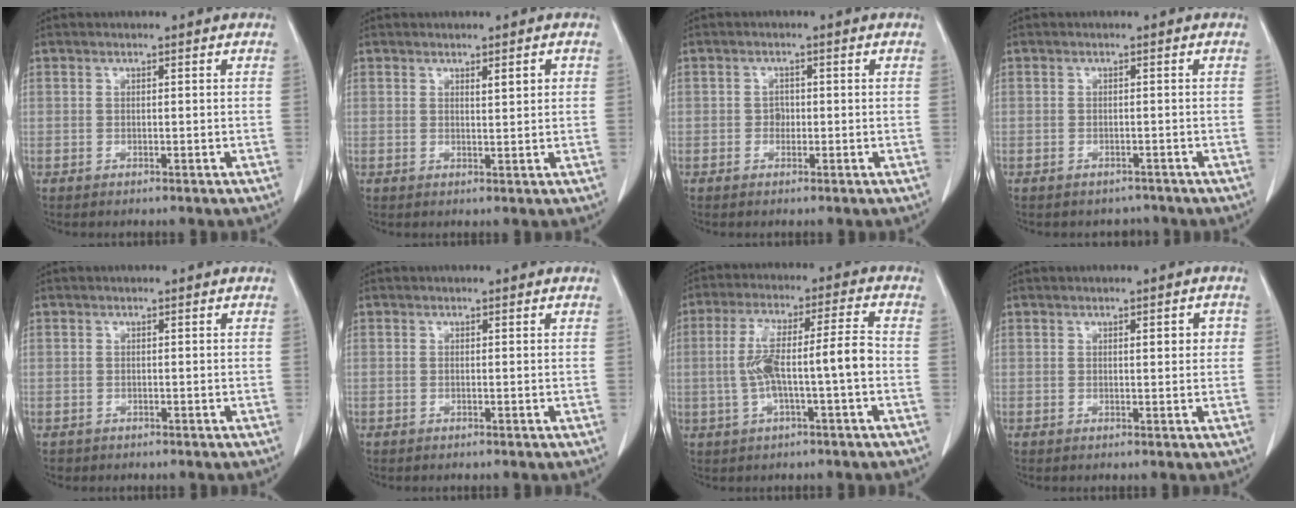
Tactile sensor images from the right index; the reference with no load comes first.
{"total": 1.9, "force": [0.8, 0.3, 1.7], "torque": [-0.028, -0.002, 0.014]}
{"total": 1.2, "force": [-0.2, 1.0, 0.6], "torque": [-0.003, 0.007, -0.001]}
{"total": 2.1, "force": [-1.8, 1.0, -0.2], "torque": [-0.002, -0.001, -0.023]}
{"total": 0.8, "force": [-0.4, 0.7, -0.1], "torque": [-0.014, 0.002, -0.005]}
{"total": 0.0}
{"total": 9.6, "force": [-1.3, 0.8, 9.5], "torque": [-0.177, 0.029, -0.022]}
{"total": 2.3, "force": [0.5, 0.7, 2.1], "torque": [-0.027, 0.005, 0.008]}